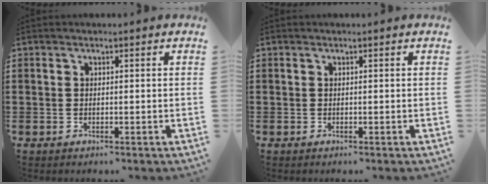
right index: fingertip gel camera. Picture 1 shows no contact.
{"total": 0.0}